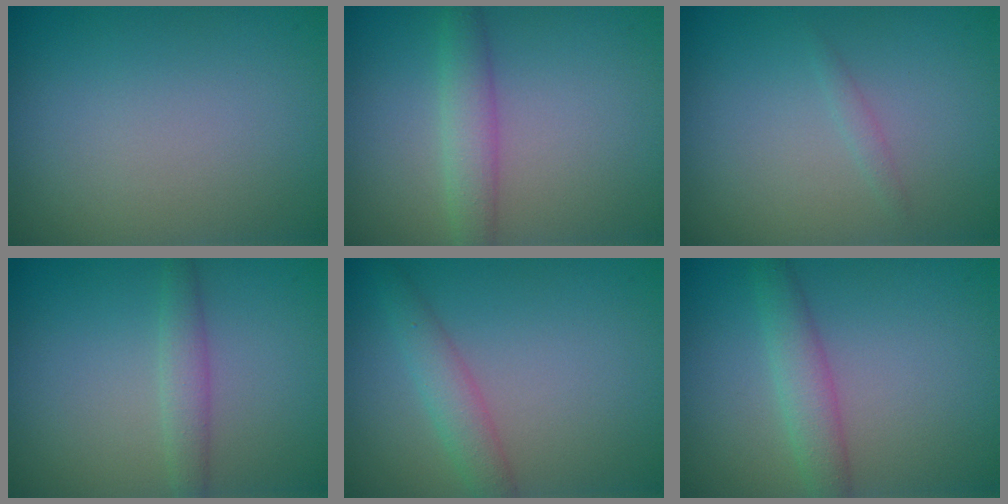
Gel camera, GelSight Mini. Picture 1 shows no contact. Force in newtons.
{"total": 2.6, "press": 2.6, "slide": 0.1}
{"total": 0.7, "press": 0.7, "slide": 0.0}
{"total": 1.8, "press": 1.8, "slide": 0.0}
{"total": 2.5, "press": 2.5, "slide": 0.1}
{"total": 2.7, "press": 2.7, "slide": 0.0}